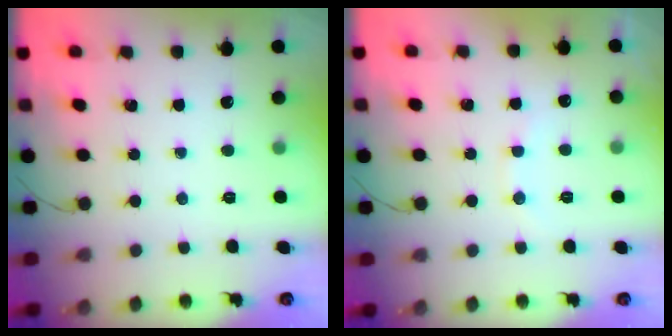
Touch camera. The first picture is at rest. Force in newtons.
{"total": 6.7, "press": 6.6, "slide": 1.2}